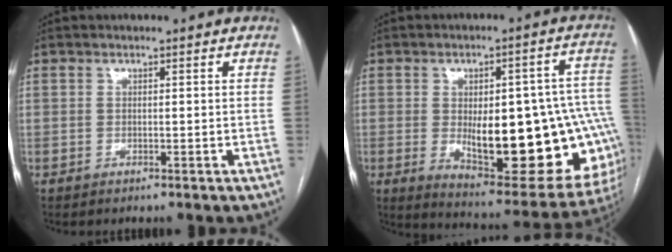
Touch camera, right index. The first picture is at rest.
{"total": 25.3, "force": [-3.6, 8.7, 23.5], "torque": [-0.232, 0.015, -0.021]}